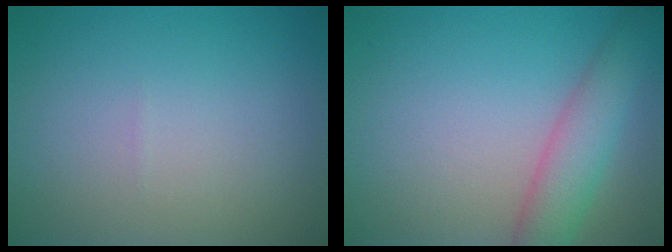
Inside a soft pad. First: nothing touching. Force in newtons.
{"total": 4.2, "press": 4.2, "slide": 0.3}